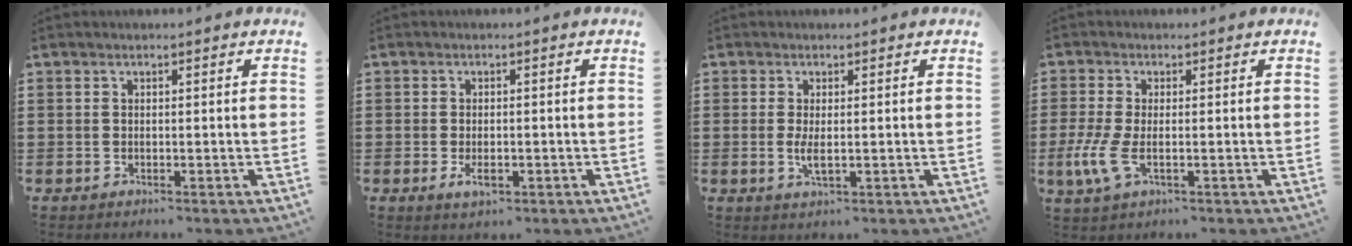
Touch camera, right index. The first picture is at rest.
{"total": 2.3, "force": [-0.7, 0.8, 2.1], "torque": [-0.047, -0.008, -0.014]}
{"total": 2.5, "force": [-0.1, 0.6, 2.5], "torque": [-0.053, -0.006, -0.004]}
{"total": 5.0, "force": [-1.4, 1.9, 4.4], "torque": [-0.112, -0.015, -0.030]}